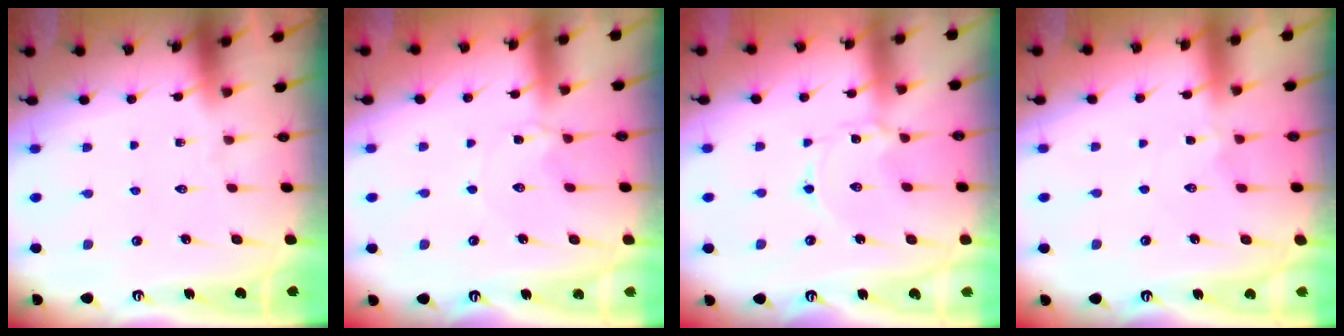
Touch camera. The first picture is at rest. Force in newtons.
{"total": 2.5, "press": 2.5, "slide": 0.3}
{"total": 0.8, "press": 0.8, "slide": 0.1}
{"total": 2.4, "press": 2.4, "slide": 0.4}